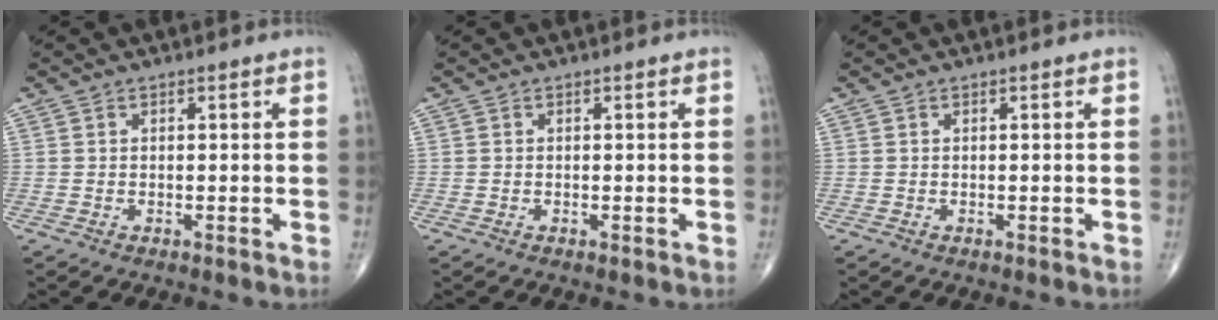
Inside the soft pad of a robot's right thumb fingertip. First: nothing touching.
{"total": 0.0}
{"total": 0.0}